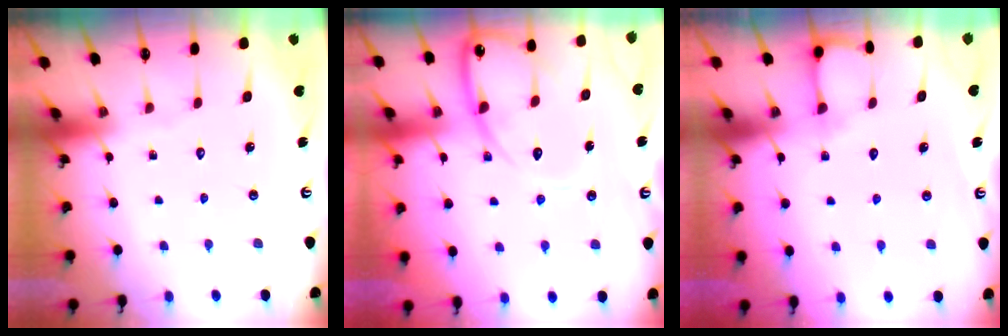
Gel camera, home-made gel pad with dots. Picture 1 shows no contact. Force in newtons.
{"total": 12.7, "press": 12.7, "slide": 1.1}
{"total": 4.6, "press": 4.5, "slide": 0.5}